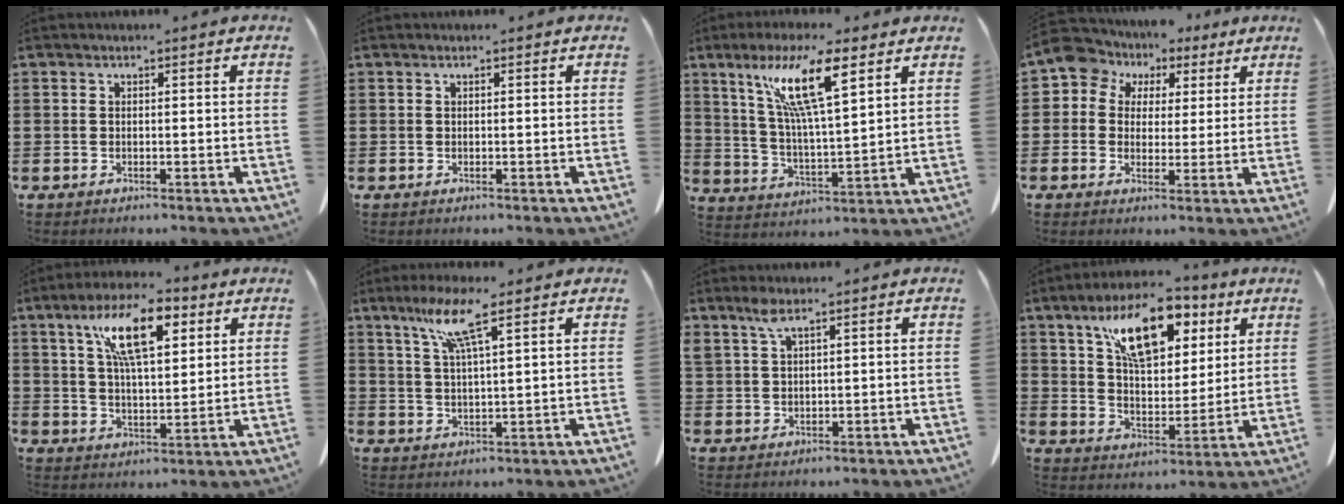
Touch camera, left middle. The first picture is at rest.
{"total": 0.0}
{"total": 11.5, "force": [7.0, 1.7, 9.0], "torque": [-0.190, -0.012, 0.118]}
{"total": 5.9, "force": [3.0, 5.0, 0.8], "torque": [-0.052, -0.005, 0.051]}
{"total": 12.8, "force": [6.8, 4.5, 9.9], "torque": [-0.187, -0.003, 0.116]}
{"total": 7.7, "force": [4.7, 0.1, 6.1], "torque": [-0.131, 0.003, 0.080]}
{"total": 2.8, "force": [2.1, 0.7, 1.7], "torque": [-0.039, 0.003, 0.039]}
{"total": 13.5, "force": [7.4, 5.8, 9.7], "torque": [-0.180, -0.002, 0.128]}